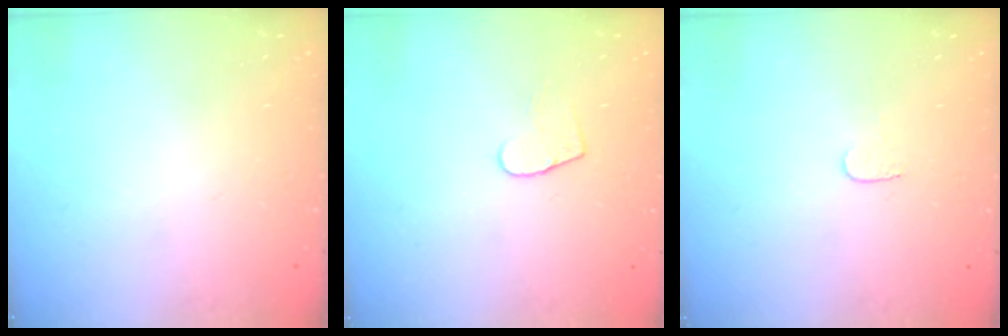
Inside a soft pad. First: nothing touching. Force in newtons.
{"total": 5.0, "press": 5.0, "slide": 0.4}
{"total": 3.2, "press": 3.2, "slide": 0.3}